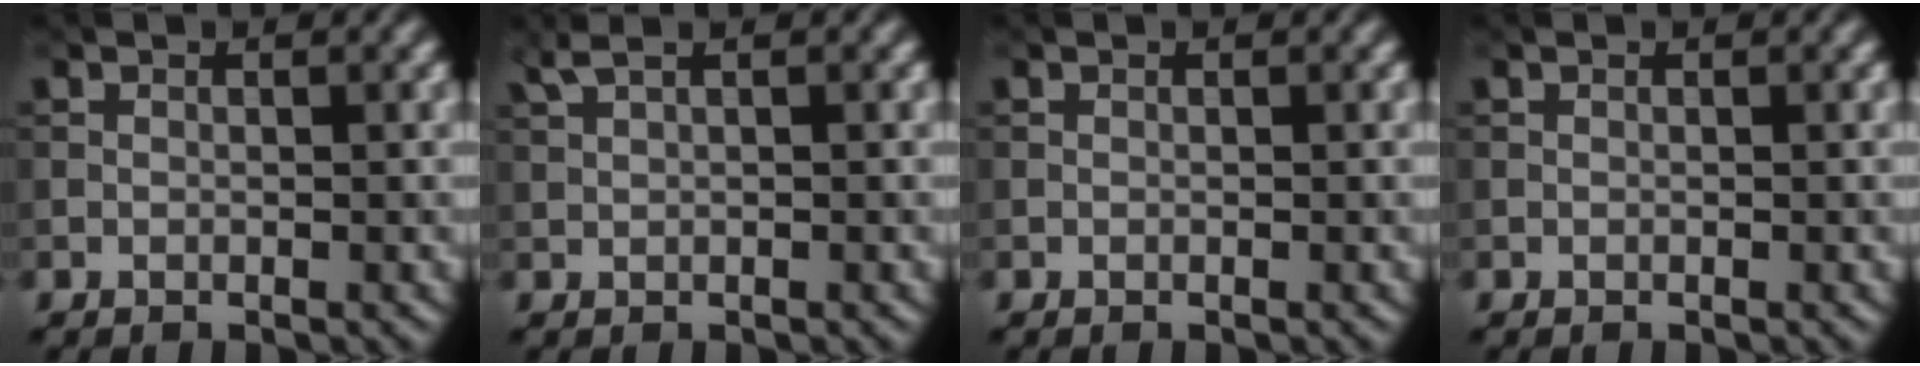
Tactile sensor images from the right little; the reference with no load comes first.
{"total": 2.0, "force": [1.3, 0.6, 1.4], "torque": [-0.031, 0.008, 0.024]}
{"total": 0.0}
{"total": 0.0}